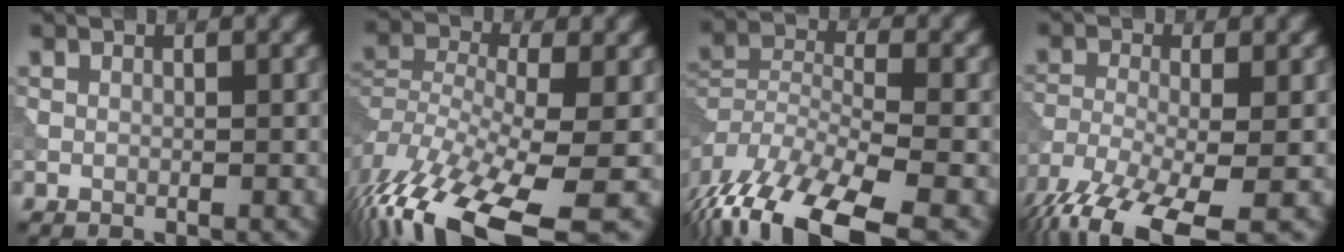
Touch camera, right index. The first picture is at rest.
{"total": 13.9, "force": [-8.7, 5.0, 9.7], "torque": [-0.221, -0.023, -0.143]}
{"total": 11.9, "force": [-8.1, 4.5, 7.5], "torque": [-0.153, -0.015, -0.146]}
{"total": 11.3, "force": [-7.8, 3.4, 7.4], "torque": [-0.158, -0.033, -0.137]}